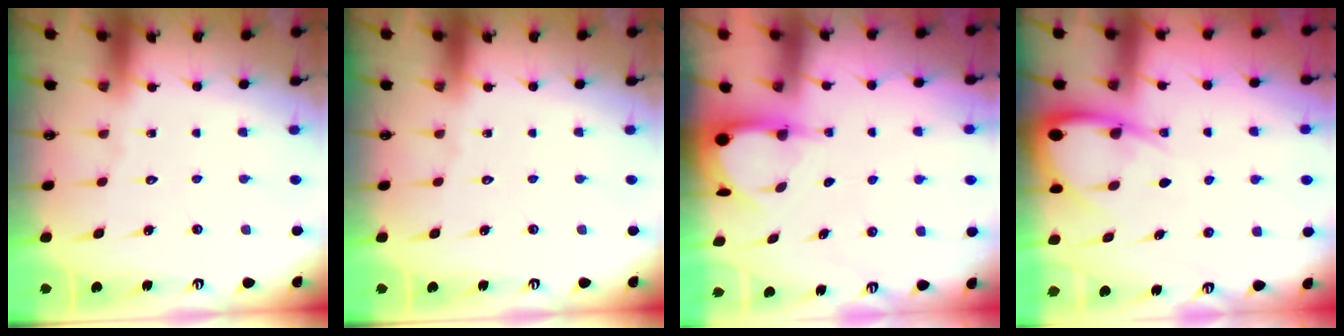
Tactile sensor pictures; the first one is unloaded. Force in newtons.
{"total": 0.0}
{"total": 3.9, "press": 3.9, "slide": 0.3}
{"total": 7.6, "press": 7.5, "slide": 0.8}